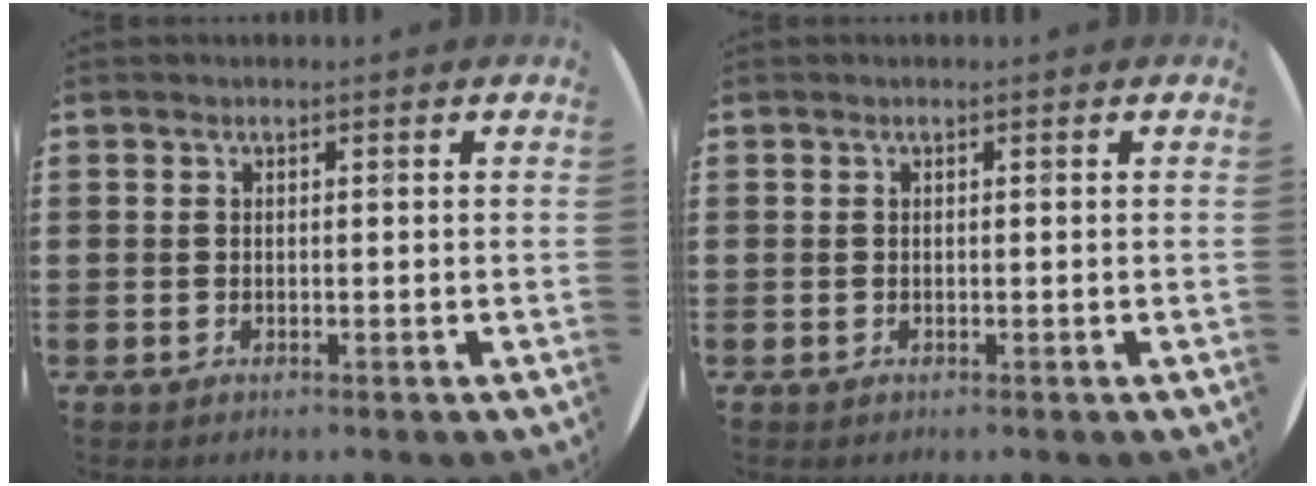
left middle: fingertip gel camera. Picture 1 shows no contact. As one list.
[{"total": 0.0}]